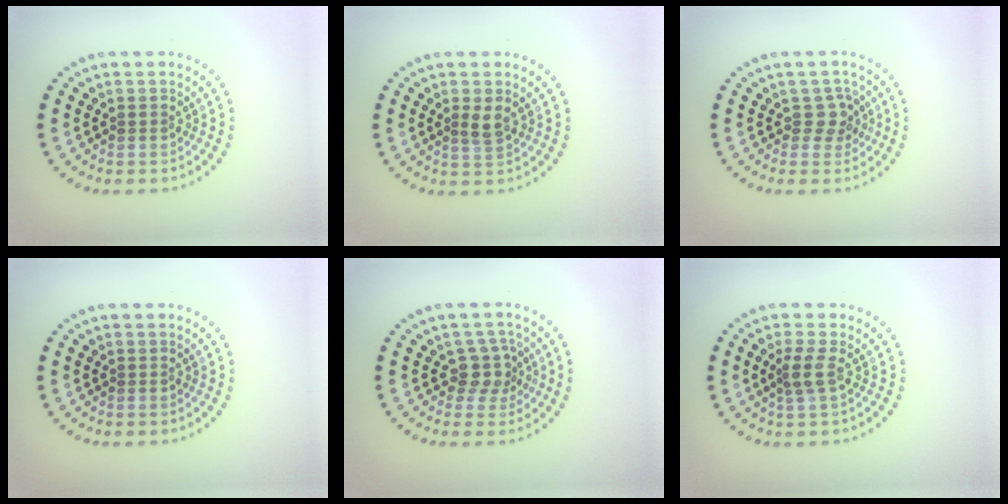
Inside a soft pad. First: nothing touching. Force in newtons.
{"total": 1.5, "press": 1.4, "slide": 0.5}
{"total": 2.0, "press": 1.7, "slide": 1.0}
{"total": 0.0}
{"total": 2.5, "press": 2.0, "slide": 1.5}
{"total": 1.8, "press": 1.5, "slide": 1.1}